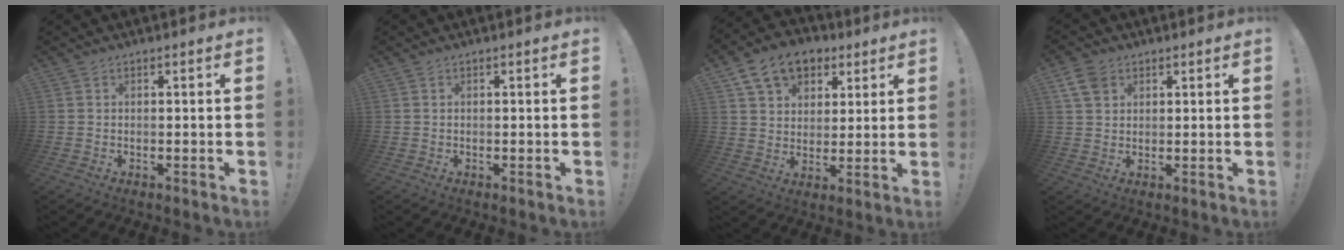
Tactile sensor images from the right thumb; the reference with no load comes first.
{"total": 0.0}
{"total": 13.1, "force": [6.9, 9.3, 5.9], "torque": [-0.094, -0.029, 0.135]}
{"total": 6.2, "force": [3.2, 4.3, 3.0], "torque": [-0.049, -0.006, 0.064]}